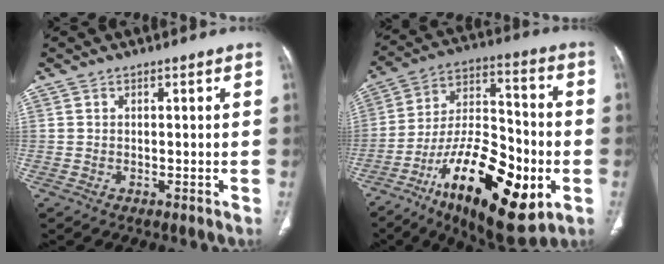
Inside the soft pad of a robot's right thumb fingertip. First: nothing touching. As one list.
[{"total": 26.0, "force": [-9.4, 10.9, 21.7], "torque": [-0.358, 0.036, -0.147]}]